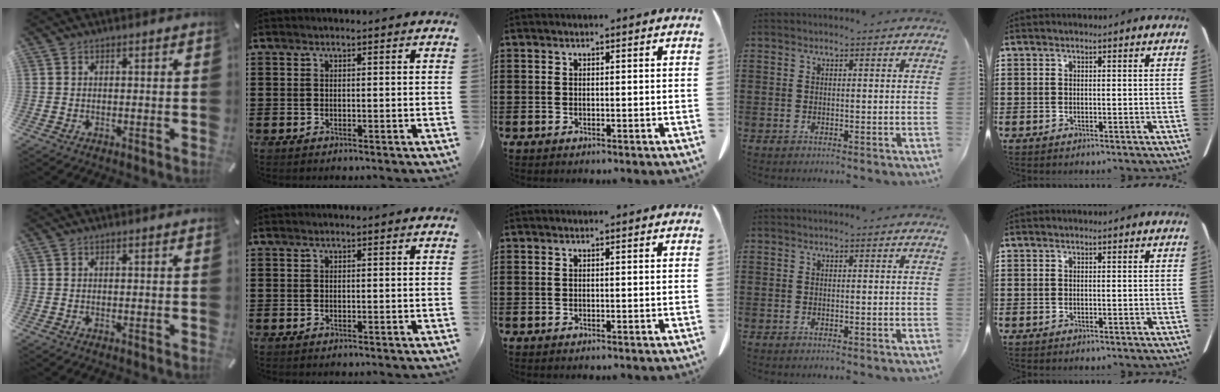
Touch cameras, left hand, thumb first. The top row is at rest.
{}